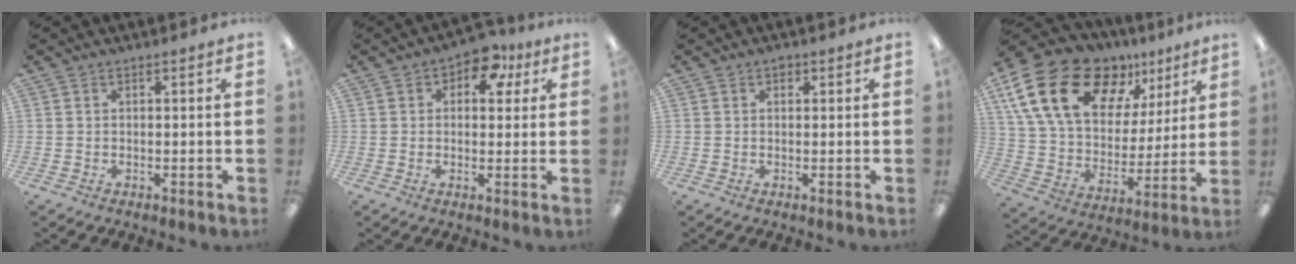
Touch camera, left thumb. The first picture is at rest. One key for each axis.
{"total": 8.1, "fx": 3.6, "fy": 5.1, "fz": 5.1, "tx": -0.050, "ty": -0.010, "tz": 0.058}
{"total": 1.1, "fx": 0.6, "fy": 0.7, "fz": 0.6, "tx": -0.004, "ty": -0.001, "tz": 0.009}
{"total": 22.6, "fx": 12.4, "fy": 13.4, "fz": 13.2, "tx": -0.247, "ty": -0.055, "tz": 0.228}